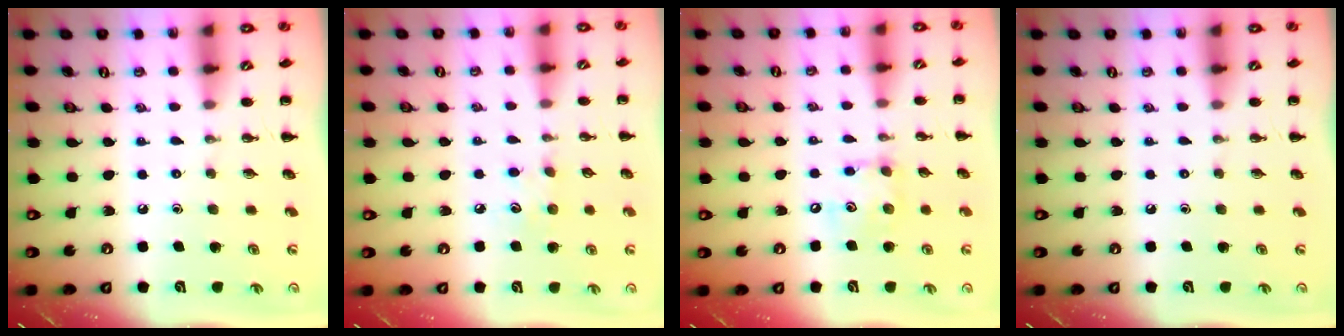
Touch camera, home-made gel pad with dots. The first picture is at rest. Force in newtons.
{"total": 5.4, "press": 5.2, "slide": 1.3}
{"total": 7.4, "press": 7.4, "slide": 1.0}
{"total": 0.0}